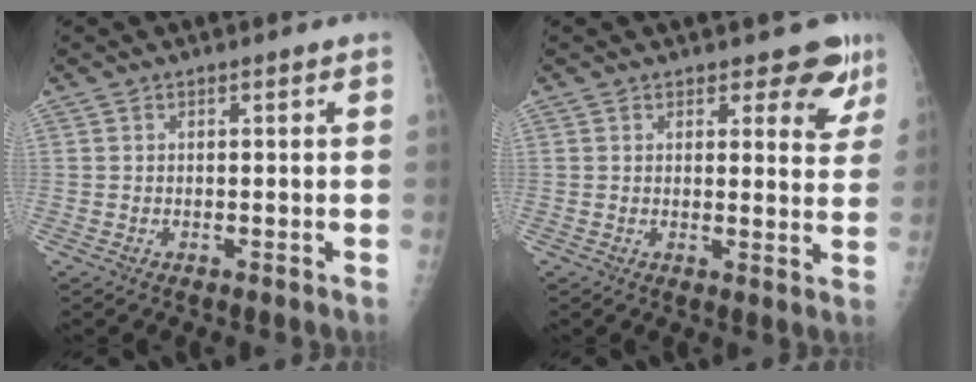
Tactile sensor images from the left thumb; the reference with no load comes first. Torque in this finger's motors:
{"motor_torque": [-0.01, 0.15, 0.25, -0.03, 0.03]}